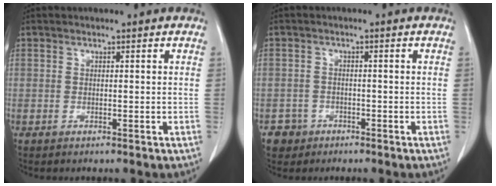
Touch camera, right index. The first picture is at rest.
{"total": 3.2, "force": [-1.8, 2.6, -0.3], "torque": [0.007, 0.012, -0.033]}